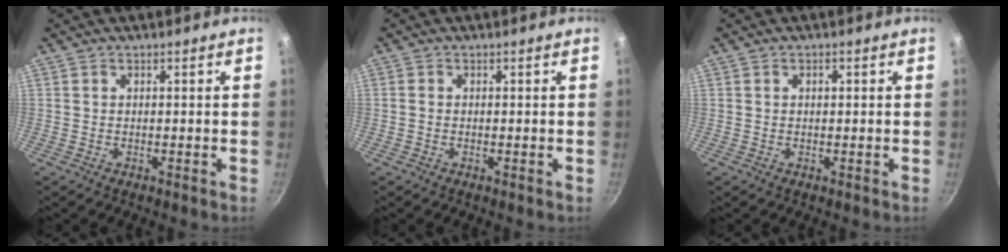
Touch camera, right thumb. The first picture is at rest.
{"total": 0.6, "force": [-0.1, 0.5, 0.3], "torque": [-0.005, 0.002, -0.005]}
{"total": 0.9, "force": [0.2, 0.6, 0.7], "torque": [-0.011, 0.004, 0.003]}